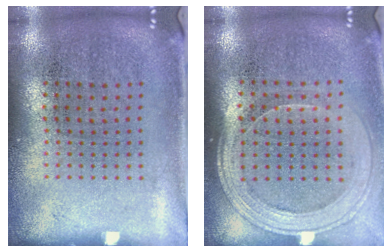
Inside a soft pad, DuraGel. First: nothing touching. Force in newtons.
{"total": 1.8, "press": 1.6, "slide": 0.7}